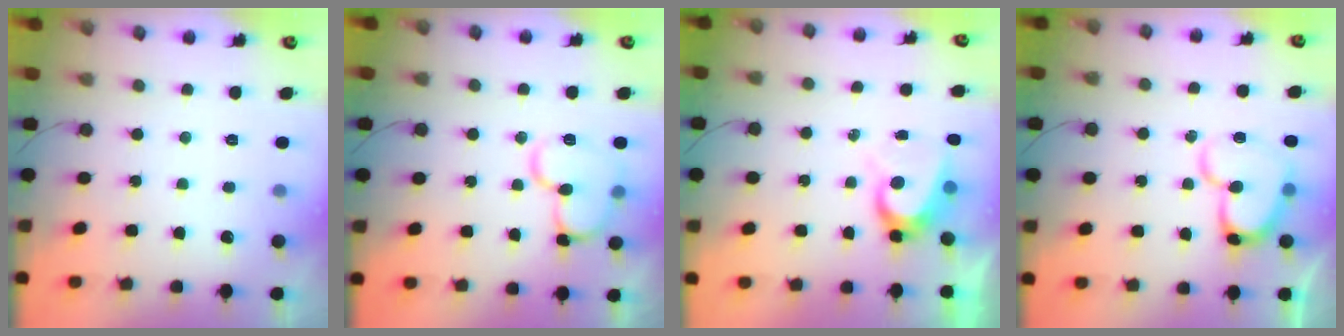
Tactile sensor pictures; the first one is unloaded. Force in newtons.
{"total": 11.9, "press": 11.8, "slide": 1.4}
{"total": 6.3, "press": 6.3, "slide": 0.5}
{"total": 14.0, "press": 13.9, "slide": 1.2}